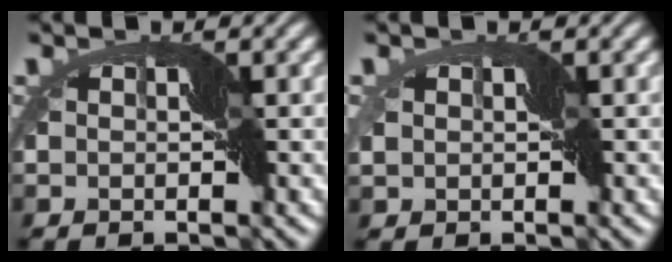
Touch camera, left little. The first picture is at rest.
{"total": 2.4, "force": [0.0, 1.9, 1.4], "torque": [-0.021, 0.000, -0.001]}